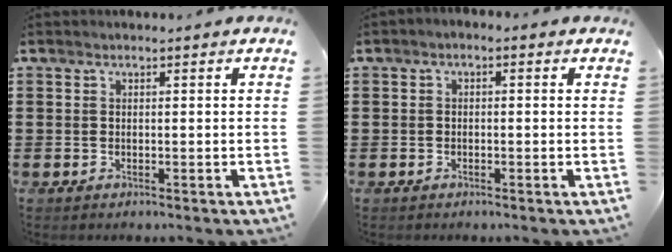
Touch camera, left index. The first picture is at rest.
{"total": 0.9, "force": [-0.8, 0.2, 0.4], "torque": [-0.010, -0.002, -0.015]}